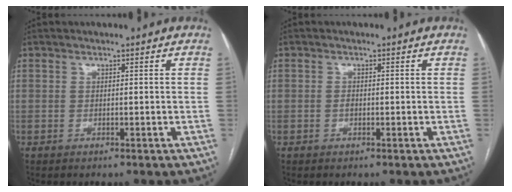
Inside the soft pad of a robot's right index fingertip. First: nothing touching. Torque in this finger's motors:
{"motor_torque": [0.39, -0.07, 0.03, 0.00]}